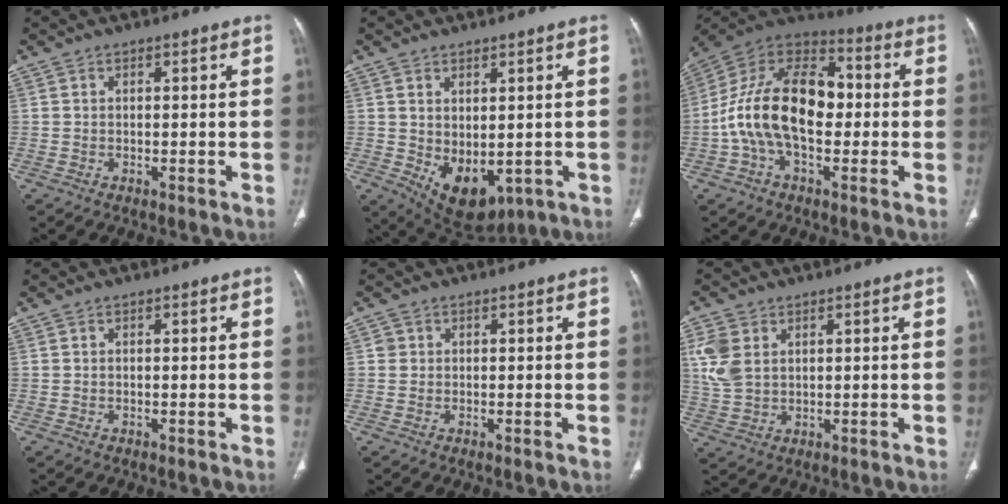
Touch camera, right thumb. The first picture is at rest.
{"total": 9.6, "force": [-1.3, 5.6, 7.6], "torque": [-0.102, -0.009, 0.009]}
{"total": 19.8, "force": [-1.4, 12.0, 15.7], "torque": [-0.272, 0.042, -0.031]}
{"total": 0.0}
{"total": 1.3, "force": [0.2, 1.2, 0.2], "torque": [0.005, 0.002, 0.002]}
{"total": 7.2, "force": [2.3, 5.0, 4.6], "torque": [-0.101, -0.002, 0.053]}